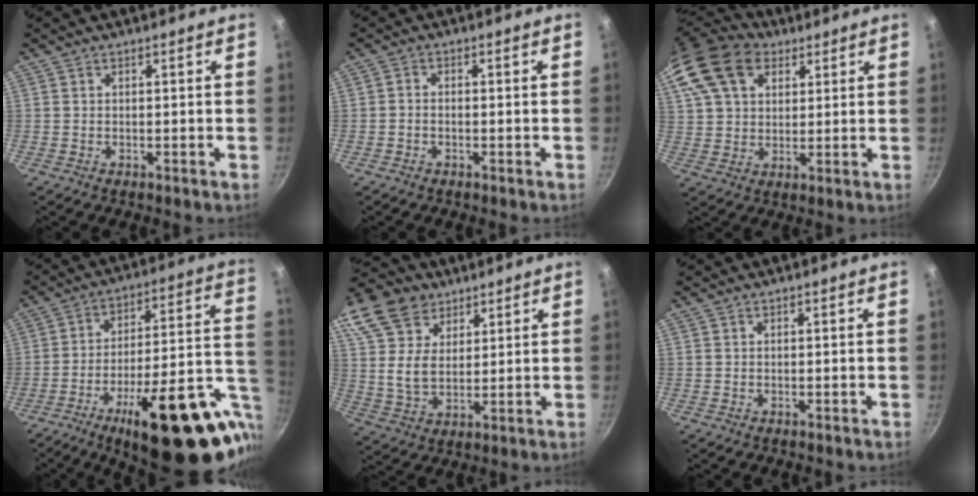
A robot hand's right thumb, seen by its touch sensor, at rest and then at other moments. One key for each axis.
{"total": 1.4, "fx": -0.7, "fy": 0.8, "fz": 0.8, "tx": -0.016, "ty": 0.011, "tz": -0.017}
{"total": 19.0, "fx": 8.7, "fy": 13.1, "fz": 10.6, "tx": -0.215, "ty": 0.013, "tz": 0.155}
{"total": 29.2, "fx": -10.1, "fy": 10.3, "fz": 25.3, "tx": -0.317, "ty": 0.028, "tz": -0.135}
{"total": 18.6, "fx": 11.3, "fy": 12.3, "fz": 8.2, "tx": -0.164, "ty": -0.012, "tz": 0.211}
{"total": 0.0}